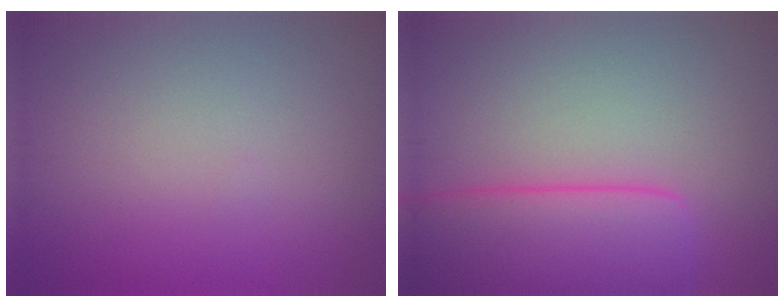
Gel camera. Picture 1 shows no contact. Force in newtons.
{"total": 8.5, "press": 8.5, "slide": 0.7}